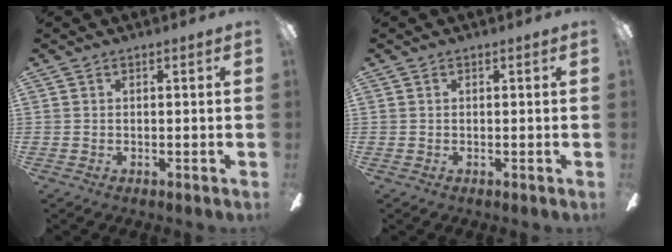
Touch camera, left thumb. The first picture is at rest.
{"total": 0.0}